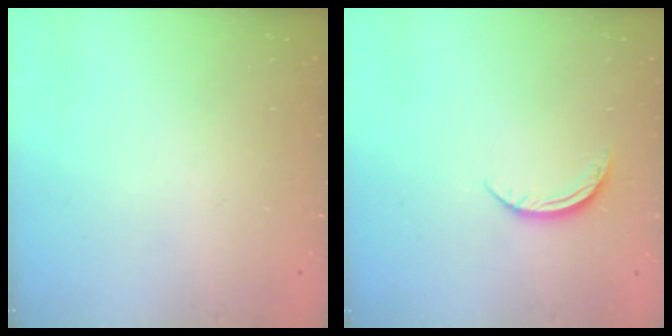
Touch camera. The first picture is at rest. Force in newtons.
{"total": 6.1, "press": 6.1, "slide": 0.5}